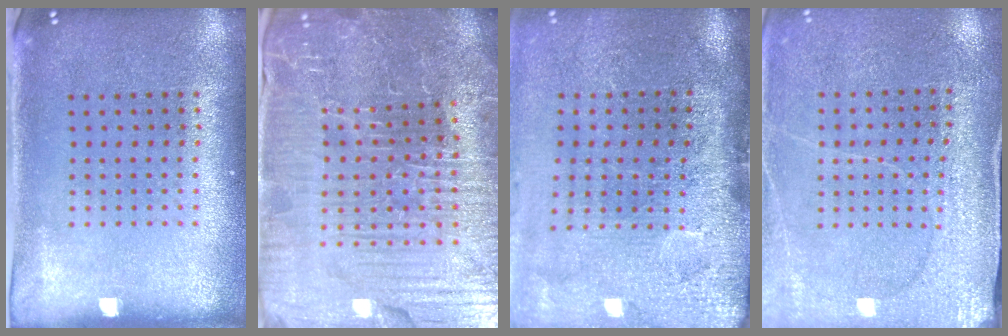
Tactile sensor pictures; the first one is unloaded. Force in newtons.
{"total": 5.7, "press": 5.4, "slide": 1.7}
{"total": 4.8, "press": 3.7, "slide": 3.0}
{"total": 3.0, "press": 3.0, "slide": 0.1}